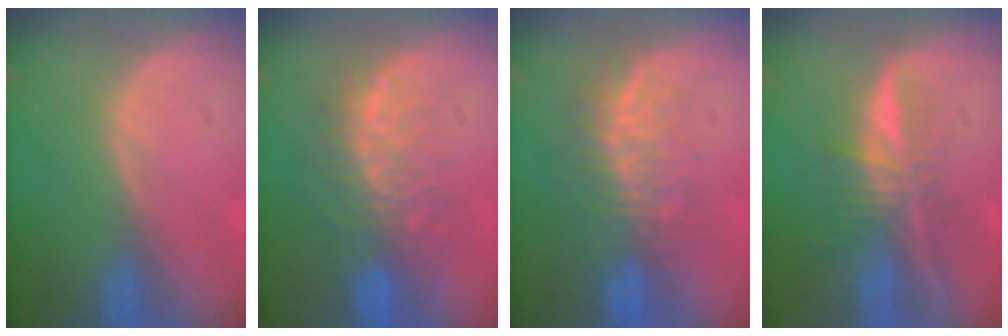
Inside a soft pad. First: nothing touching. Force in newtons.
{"total": 9.1, "press": 8.3, "slide": 3.8}
{"total": 8.1, "press": 7.5, "slide": 3.1}
{"total": 6.9, "press": 5.8, "slide": 3.6}